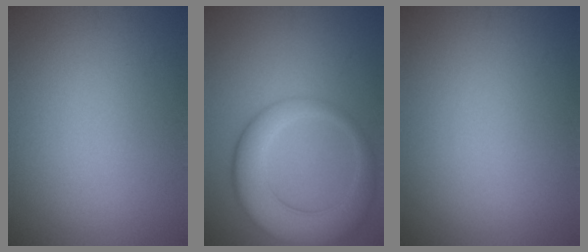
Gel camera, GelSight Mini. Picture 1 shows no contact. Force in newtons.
{"total": 6.6, "press": 6.6, "slide": 0.3}
{"total": 0.0}